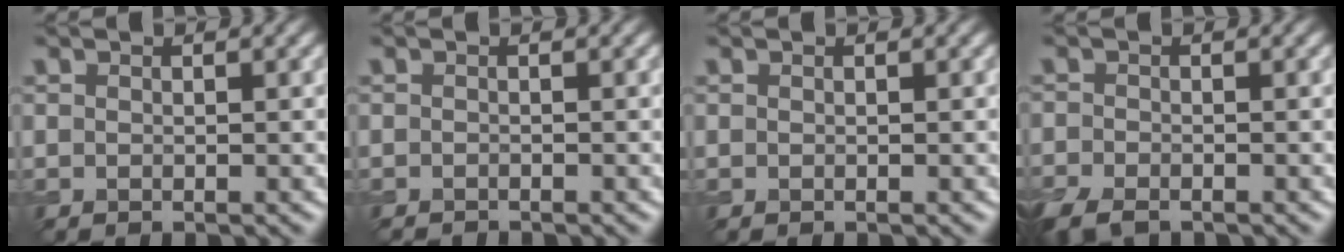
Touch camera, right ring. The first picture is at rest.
{"total": 1.1, "force": [-1.1, 0.1, 0.1], "torque": [0.001, -0.006, -0.020]}
{"total": 0.0}
{"total": 4.1, "force": [-3.0, 1.9, 2.0], "torque": [-0.043, -0.013, -0.063]}